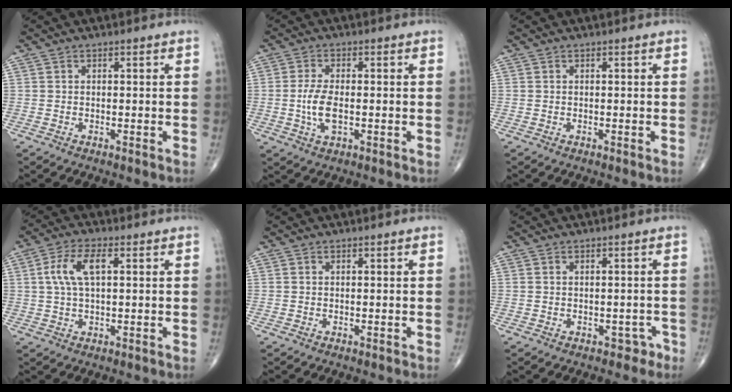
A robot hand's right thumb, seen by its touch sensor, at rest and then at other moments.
{"total": 5.6, "force": [-0.6, 2.6, 5.0], "torque": [-0.105, -0.003, -0.013]}
{"total": 0.0}
{"total": 7.1, "force": [1.5, 3.1, 6.2], "torque": [-0.138, 0.013, 0.028]}
{"total": 0.0}
{"total": 2.0, "force": [-1.0, 1.6, 0.8], "torque": [0.004, 0.013, -0.010]}